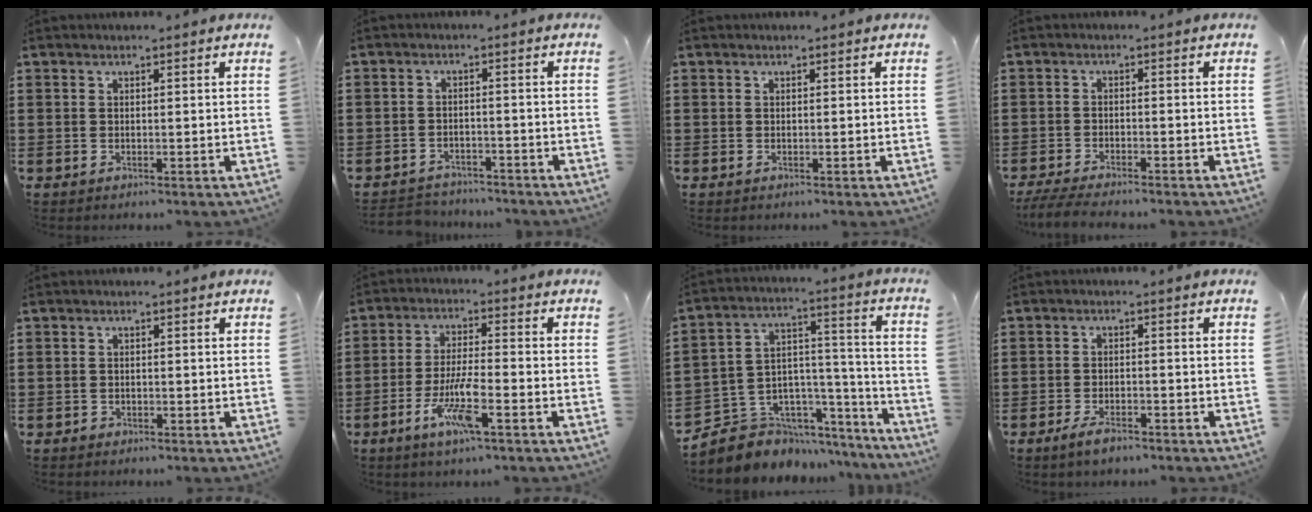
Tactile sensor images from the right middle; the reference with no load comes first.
{"total": 3.1, "force": [-3.0, 0.8, -0.4], "torque": [-0.001, 0.001, -0.066]}
{"total": 0.0}
{"total": 3.6, "force": [-3.3, 0.1, 1.2], "torque": [-0.034, -0.008, -0.070]}
{"total": 0.5, "force": [-0.4, 0.3, 0.1], "torque": [-0.003, 0.000, -0.009]}
{"total": 7.6, "force": [-3.8, 1.4, 6.4], "torque": [-0.133, -0.007, -0.073]}
{"total": 6.4, "force": [-4.7, 4.4, -0.3], "torque": [-0.019, -0.007, -0.086]}
{"total": 2.8, "force": [-2.0, 0.8, 1.7], "torque": [-0.035, 0.003, -0.040]}